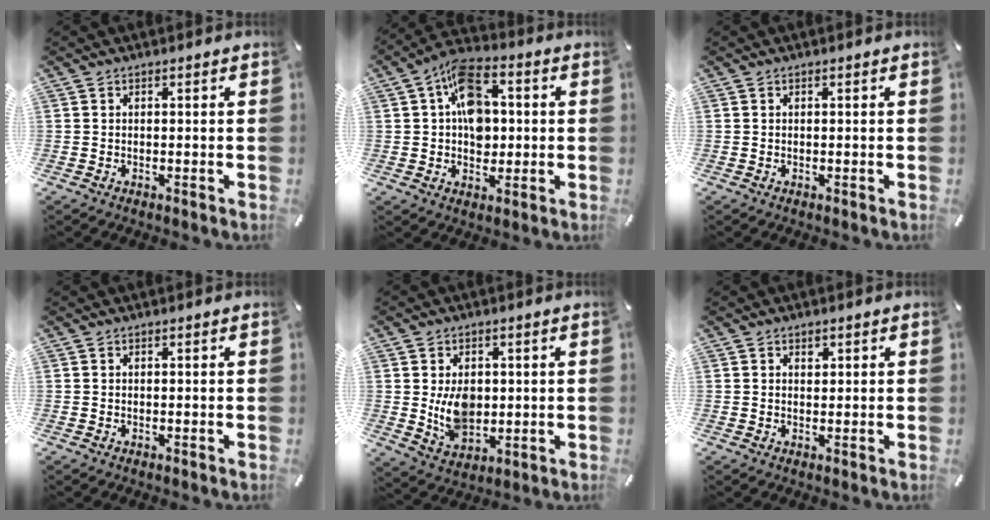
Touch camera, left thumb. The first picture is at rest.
{"total": 12.0, "force": [1.6, 8.6, 8.2], "torque": [-0.137, 0.006, 0.032]}
{"total": 0.0}
{"total": 0.0}
{"total": 8.6, "force": [0.8, 6.6, 5.5], "torque": [-0.087, -0.011, 0.012]}
{"total": 1.1, "force": [0.5, 0.9, 0.4], "torque": [0.007, -0.005, 0.007]}